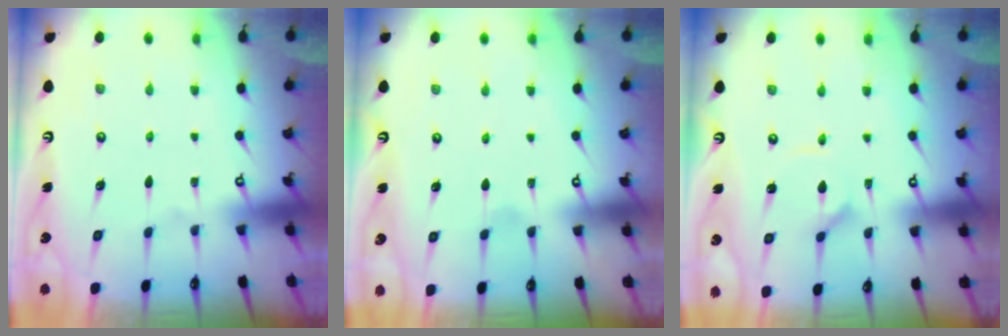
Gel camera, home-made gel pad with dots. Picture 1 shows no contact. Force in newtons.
{"total": 1.0, "press": 1.0, "slide": 0.2}
{"total": 1.8, "press": 1.7, "slide": 0.2}